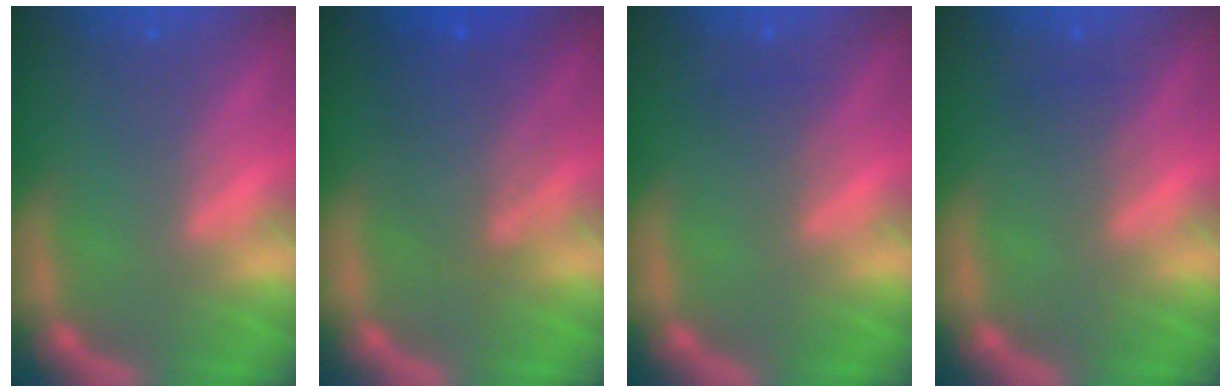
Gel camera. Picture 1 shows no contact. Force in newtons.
{"total": 4.5}
{"total": 1.5}
{"total": 1.5}